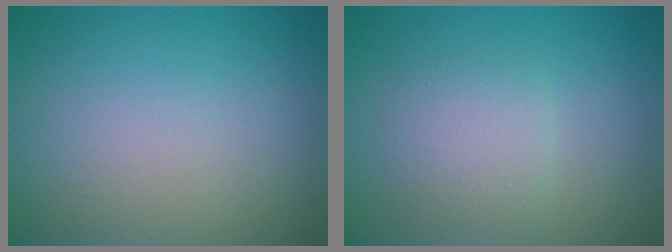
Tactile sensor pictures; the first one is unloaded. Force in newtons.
{"total": 2.3, "press": 2.3, "slide": 0.1}